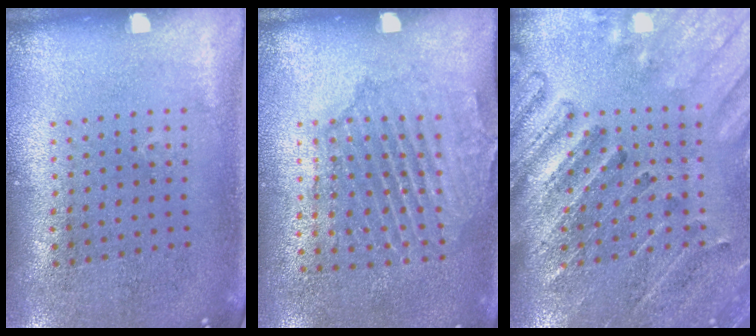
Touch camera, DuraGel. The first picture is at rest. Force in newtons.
{"total": 1.6, "press": 1.6, "slide": 0.4}
{"total": 2.7, "press": 2.6, "slide": 0.2}